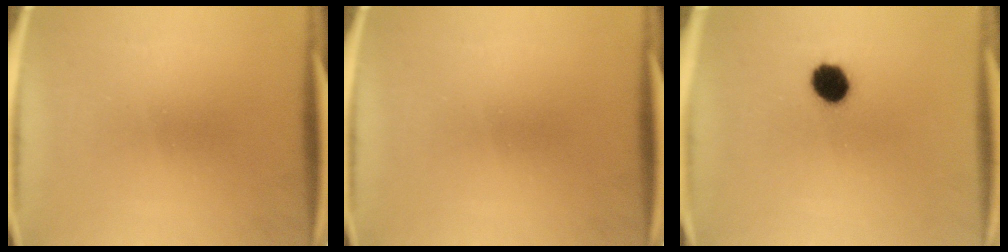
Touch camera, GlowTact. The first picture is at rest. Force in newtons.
{"total": 0.0}
{"total": 6.6}